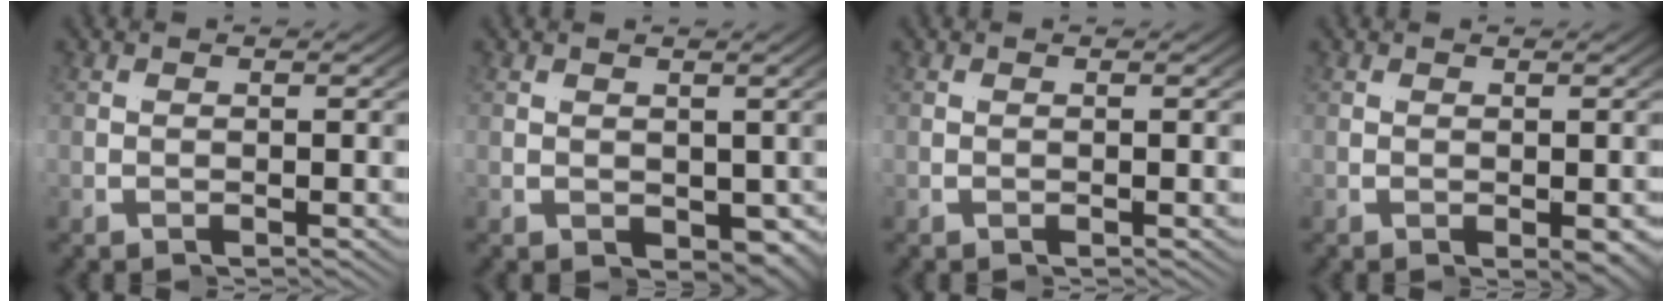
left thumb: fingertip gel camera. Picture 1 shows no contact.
{"total": 2.9, "force": [0.0, 1.9, 2.2], "torque": [-0.033, -0.006, 0.006]}
{"total": 0.0}
{"total": 1.0, "force": [0.2, -0.2, 0.9], "torque": [-0.014, 0.008, 0.000]}